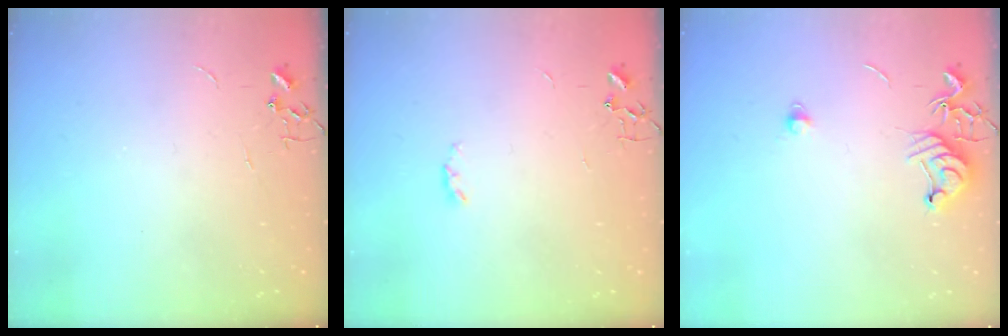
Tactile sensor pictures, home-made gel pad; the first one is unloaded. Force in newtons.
{"total": 2.9, "press": 2.9, "slide": 0.5}
{"total": 8.3, "press": 8.3, "slide": 1.0}